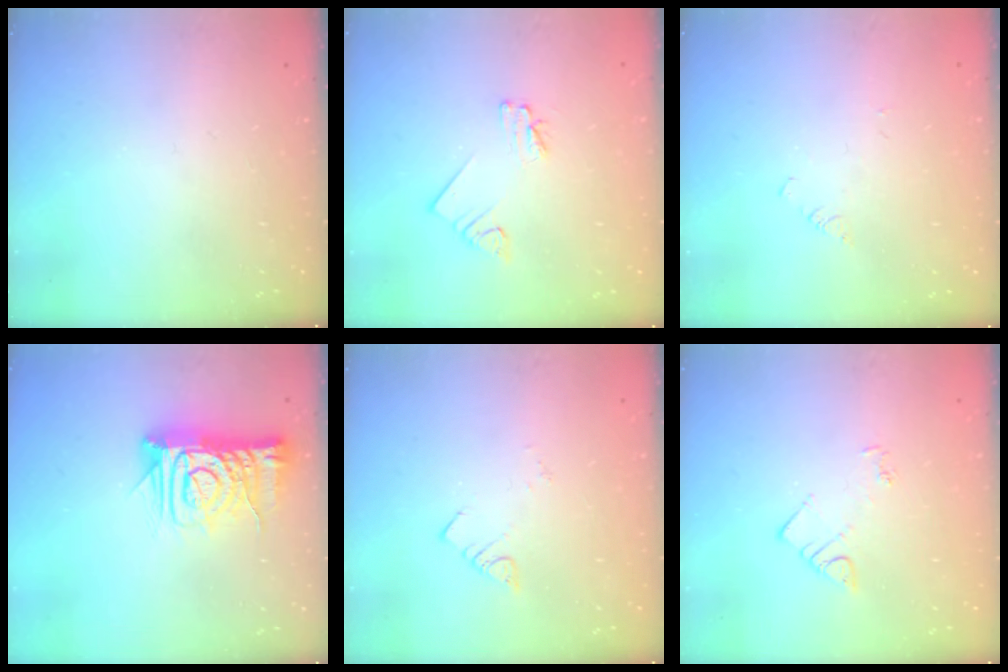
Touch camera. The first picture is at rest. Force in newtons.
{"total": 2.3, "press": 2.3, "slide": 0.1}
{"total": 1.0, "press": 0.9, "slide": 0.2}
{"total": 13.2, "press": 13.1, "slide": 1.6}
{"total": 1.9, "press": 1.9, "slide": 0.1}
{"total": 4.2, "press": 4.2, "slide": 0.5}